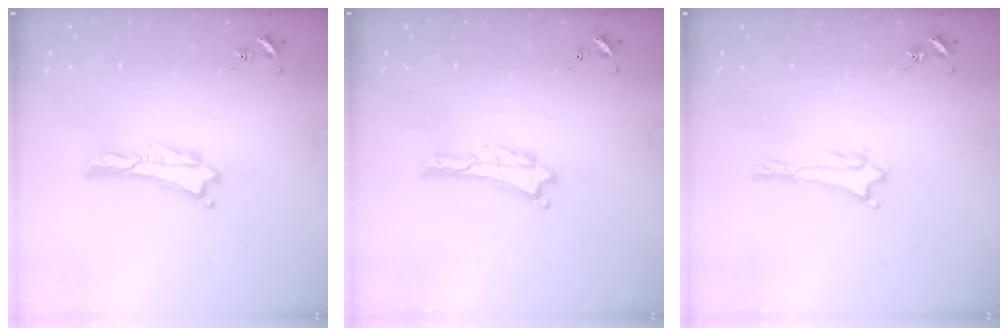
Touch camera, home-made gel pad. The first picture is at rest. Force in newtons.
{"total": 0.0}
{"total": 1.0, "press": 1.0, "slide": 0.1}